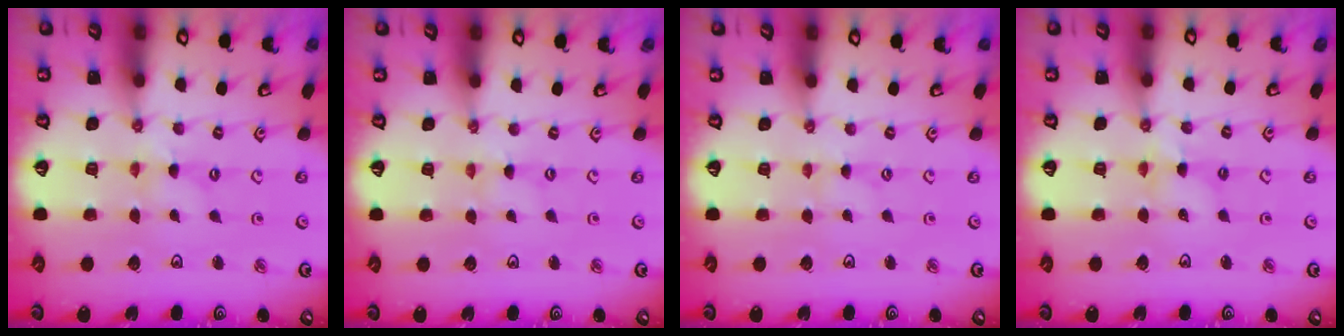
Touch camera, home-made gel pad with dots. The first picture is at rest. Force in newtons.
{"total": 0.0}
{"total": 0.0}
{"total": 3.3, "press": 3.3, "slide": 0.3}